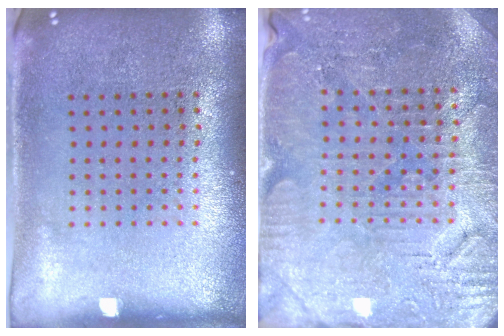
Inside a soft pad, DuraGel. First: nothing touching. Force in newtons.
{"total": 3.4, "press": 3.3, "slide": 0.4}